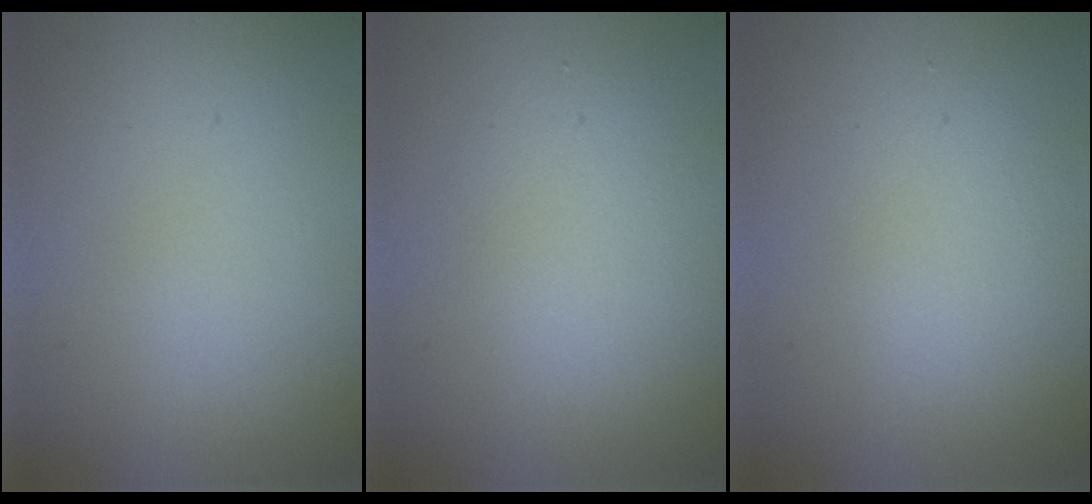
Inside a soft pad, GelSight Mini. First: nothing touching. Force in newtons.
{"total": 3.0, "press": 3.0, "slide": 0.2}
{"total": 2.0, "press": 2.0, "slide": 0.1}